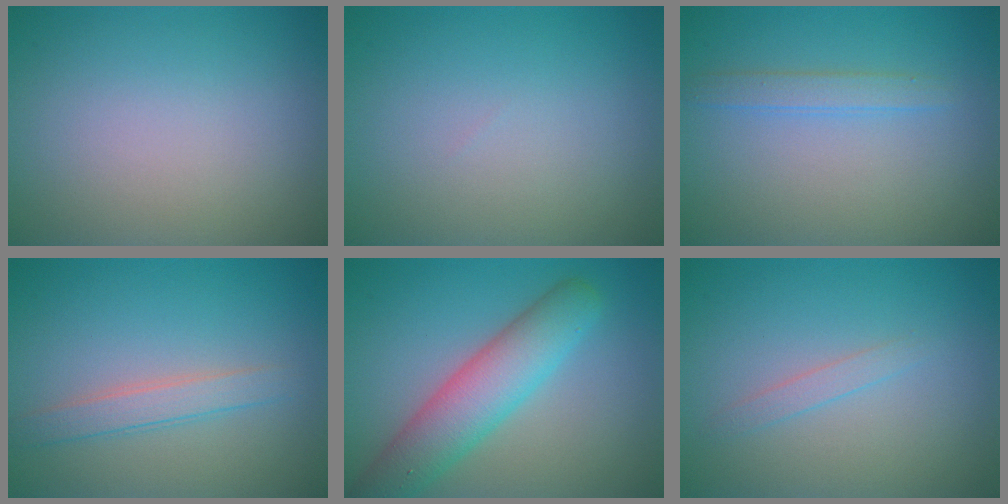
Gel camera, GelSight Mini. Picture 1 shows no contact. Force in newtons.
{"total": 0.0}
{"total": 1.6, "press": 1.6, "slide": 0.0}
{"total": 2.3, "press": 2.2, "slide": 0.1}
{"total": 6.2, "press": 6.2, "slide": 0.3}
{"total": 1.0, "press": 1.0, "slide": 0.0}